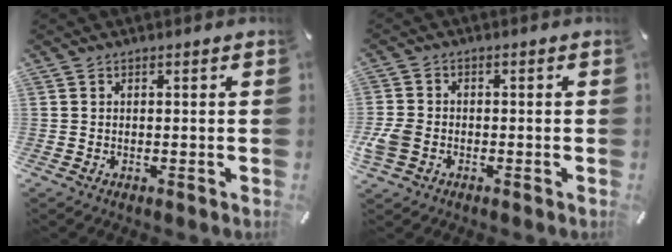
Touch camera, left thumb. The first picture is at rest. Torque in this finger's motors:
{"motor_torque": [1.17, 1.21, 0.80, 0.44, 0.29]}